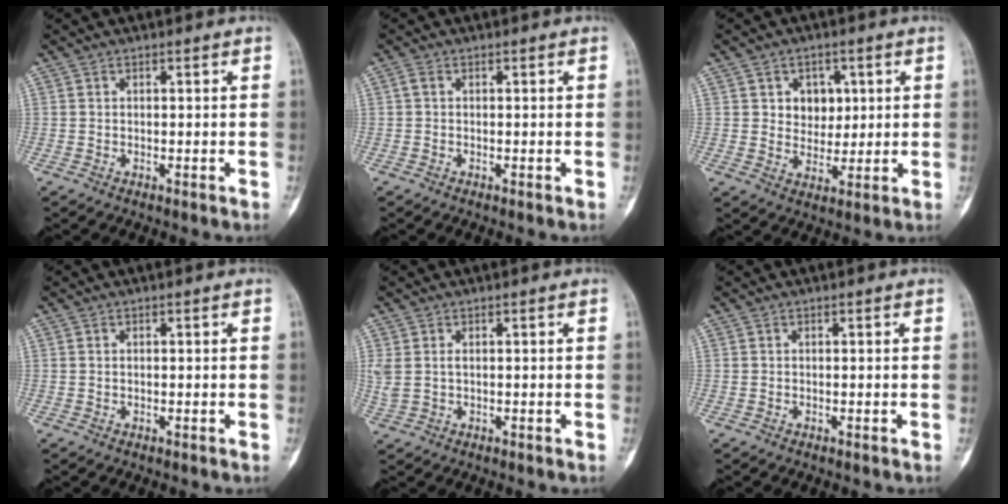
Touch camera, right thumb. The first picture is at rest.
{"total": 0.8, "force": [0.1, 0.5, 0.7], "torque": [-0.012, 0.002, -0.003]}
{"total": 6.3, "force": [1.9, 5.1, 3.1], "torque": [-0.011, -0.008, 0.031]}
{"total": 0.0}
{"total": 3.0, "force": [0.6, 1.9, 2.3], "torque": [-0.070, 0.007, 0.015]}
{"total": 0.0}